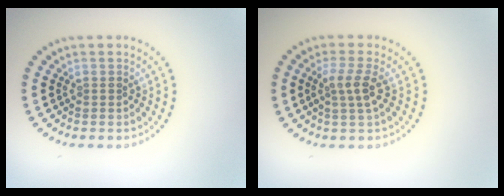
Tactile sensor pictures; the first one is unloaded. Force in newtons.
{"total": 2.4, "press": 2.1, "slide": 1.0}